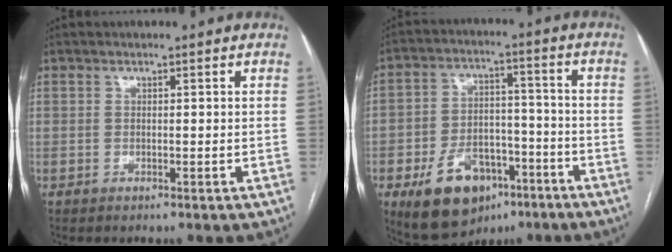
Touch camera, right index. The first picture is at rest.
{"total": 13.3, "force": [-7.1, 8.2, 7.7], "torque": [-0.127, 0.017, -0.107]}